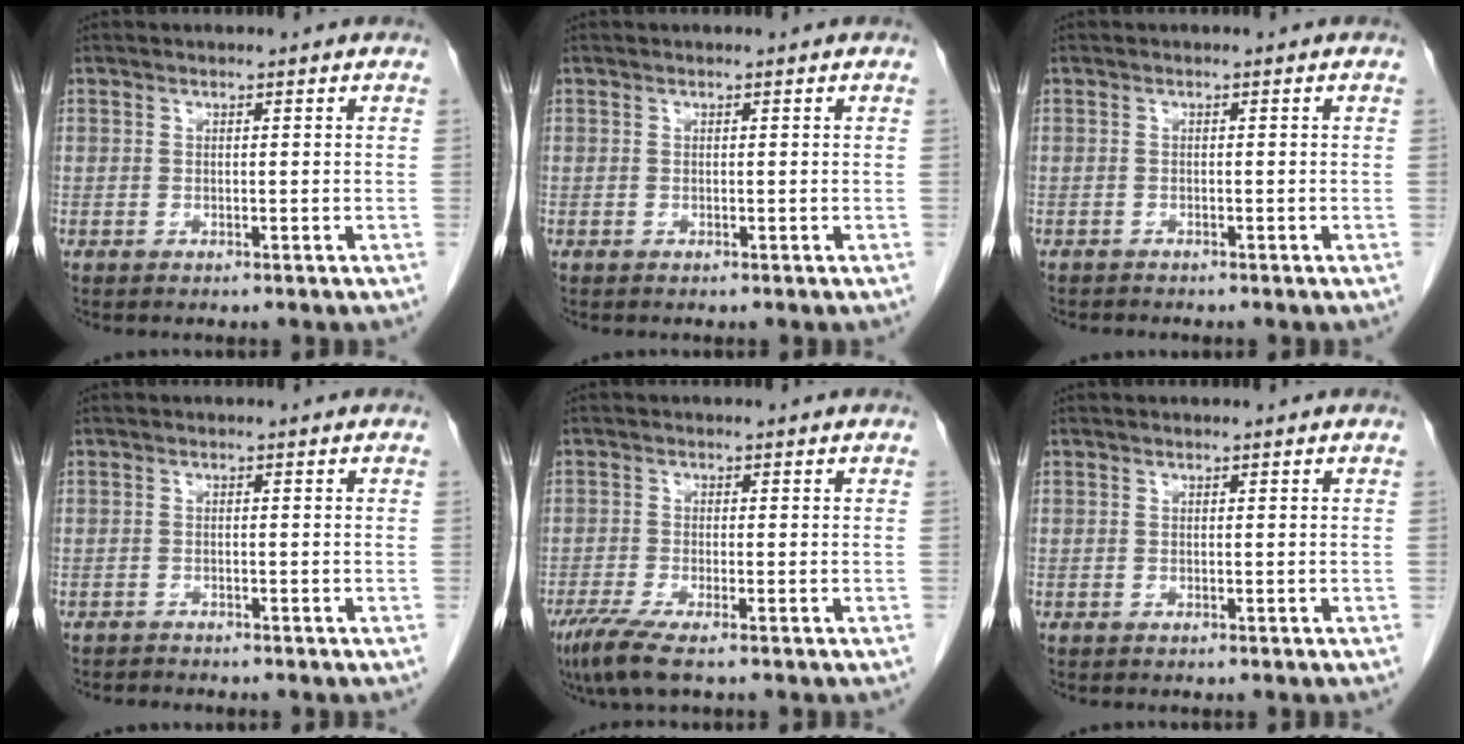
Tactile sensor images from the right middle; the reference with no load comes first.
{"total": 0.0}
{"total": 0.9, "force": [-0.8, 0.2, 0.1], "torque": [-0.007, -0.001, -0.015]}
{"total": 1.4, "force": [-1.4, 0.2, 0.0], "torque": [-0.002, -0.004, -0.022]}
{"total": 5.0, "force": [-3.4, 0.3, 3.6], "torque": [-0.072, -0.016, -0.064]}
{"total": 0.0}